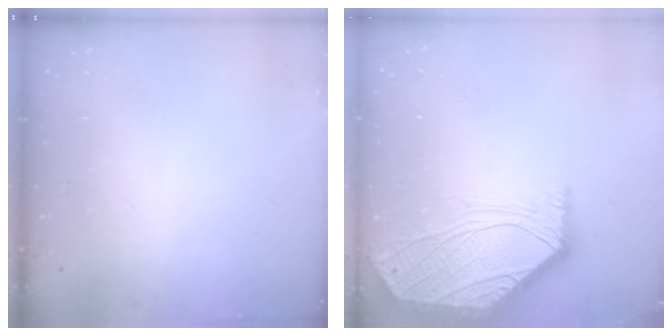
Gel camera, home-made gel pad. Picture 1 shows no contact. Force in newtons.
{"total": 1.3, "press": 1.2, "slide": 0.4}